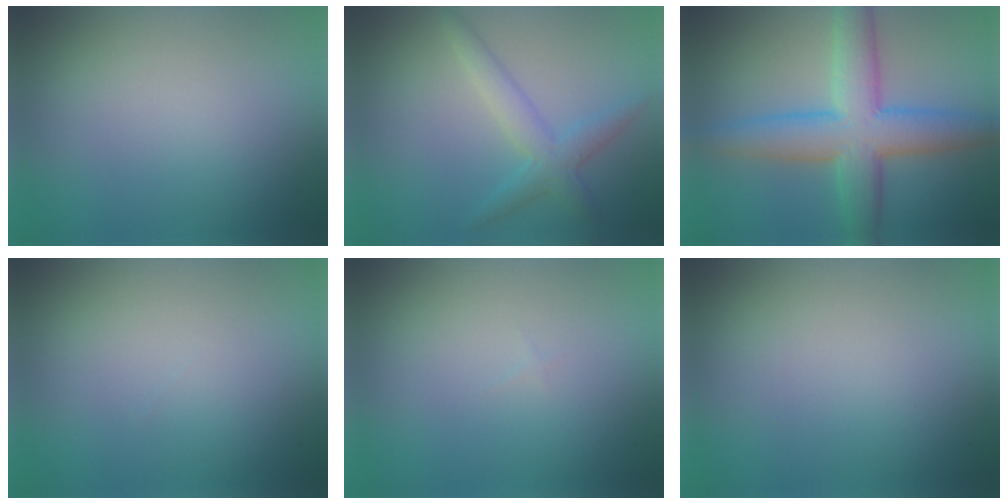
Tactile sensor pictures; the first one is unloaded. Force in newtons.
{"total": 2.9, "press": 2.9, "slide": 0.1}
{"total": 7.4, "press": 7.4, "slide": 0.1}
{"total": 0.0}
{"total": 0.0}
{"total": 0.0}